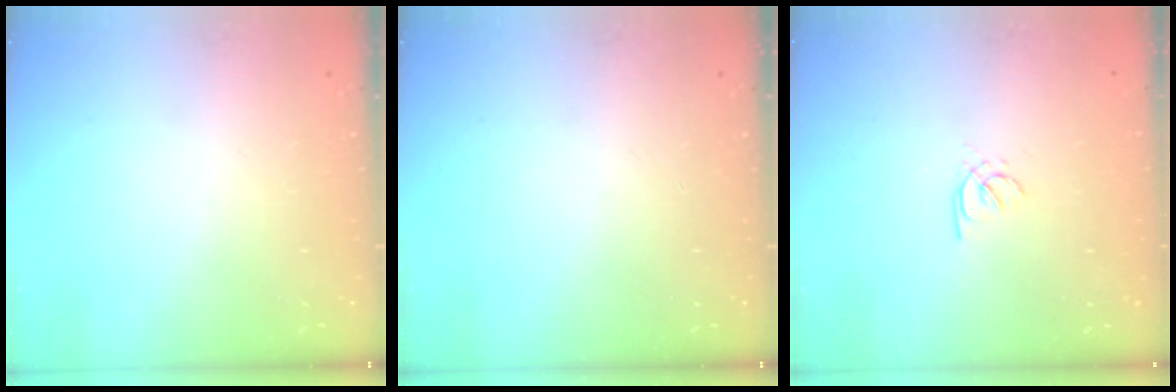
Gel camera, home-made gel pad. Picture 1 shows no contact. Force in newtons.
{"total": 0.0}
{"total": 1.8, "press": 1.8, "slide": 0.5}